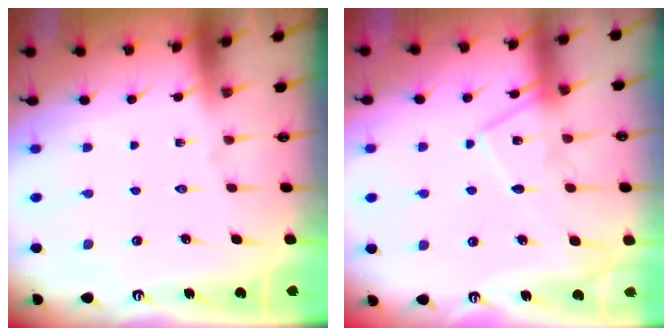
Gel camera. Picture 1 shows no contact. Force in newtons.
{"total": 12.8, "press": 12.7, "slide": 1.1}